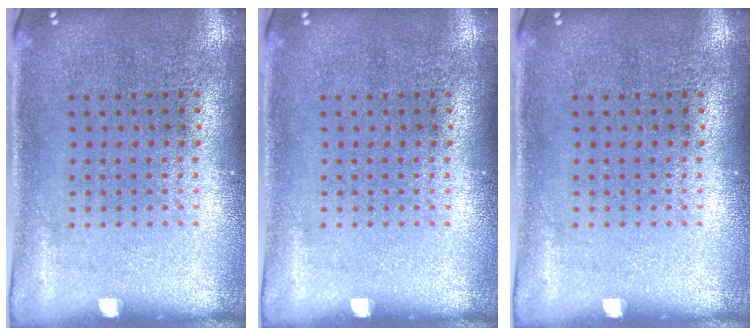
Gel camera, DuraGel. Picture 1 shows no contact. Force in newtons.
{"total": 0.0}
{"total": 0.0}